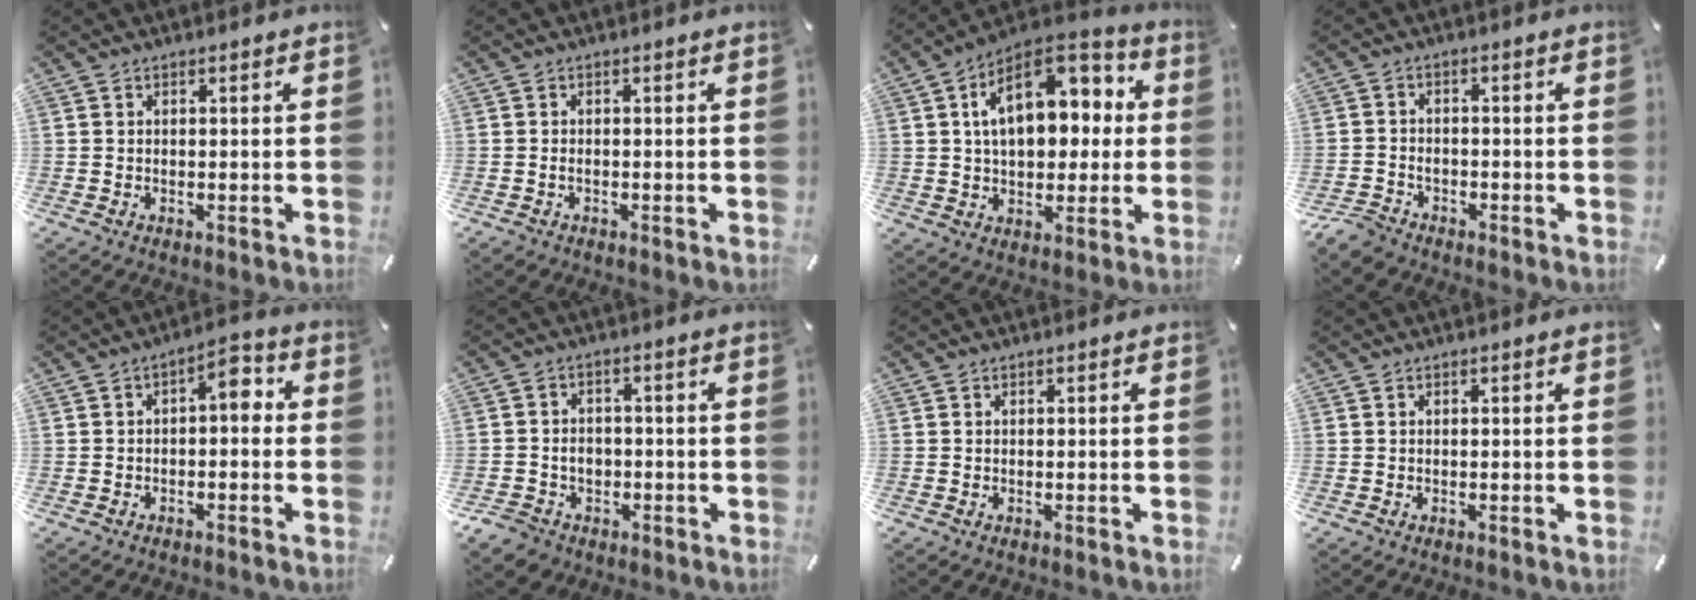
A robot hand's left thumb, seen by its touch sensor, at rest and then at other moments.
{"total": 1.0, "force": [-0.4, 0.6, 0.7], "torque": [-0.014, 0.001, -0.010]}
{"total": 16.8, "force": [4.6, 10.8, 11.9], "torque": [-0.187, -0.012, 0.083]}
{"total": 4.1, "force": [-3.3, 2.0, 1.3], "torque": [-0.046, 0.012, -0.070]}
{"total": 5.1, "force": [-0.4, 2.8, 4.3], "torque": [-0.062, 0.007, -0.018]}
{"total": 5.6, "force": [-1.7, 5.2, 1.3], "torque": [-0.041, 0.012, -0.030]}
{"total": 0.0}
{"total": 0.0}